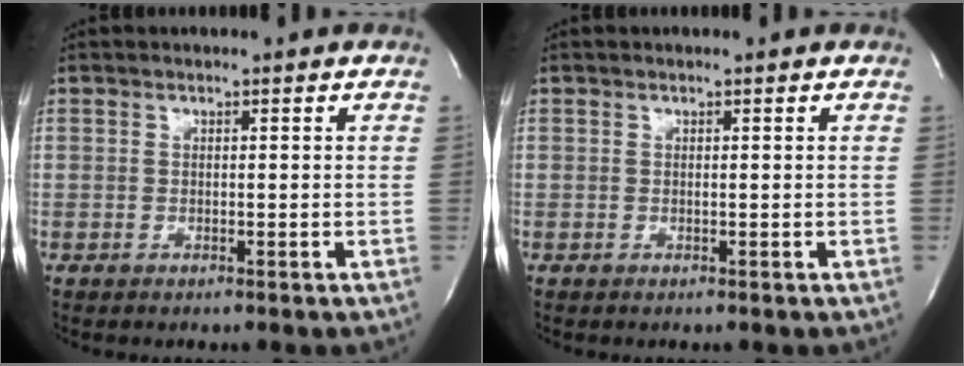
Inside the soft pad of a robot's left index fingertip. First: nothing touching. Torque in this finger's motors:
{"motor_torque": [0.07, 0.00, -0.04, -0.01]}